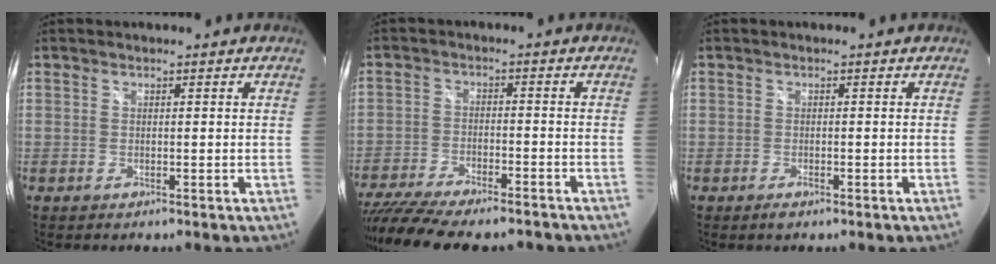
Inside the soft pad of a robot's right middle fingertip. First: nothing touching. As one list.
[{"total": 18.0, "force": [-15.2, 3.9, 8.8], "torque": [-0.182, -0.043, -0.240]}, {"total": 1.2, "force": [-0.9, 0.4, 0.7], "torque": [-0.012, -0.002, -0.016]}]